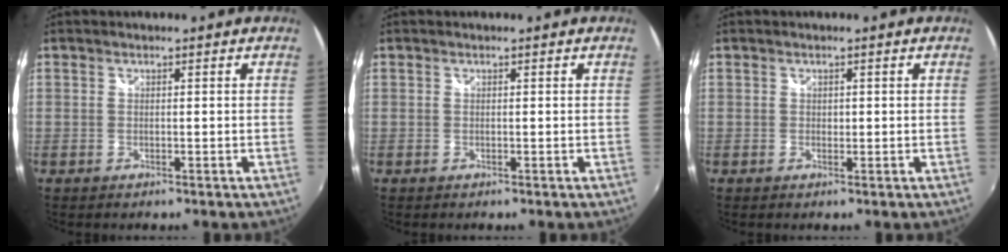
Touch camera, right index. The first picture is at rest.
{"total": 0.0}
{"total": 0.6, "force": [0.1, 0.6, 0.2], "torque": [0.000, -0.001, 0.002]}